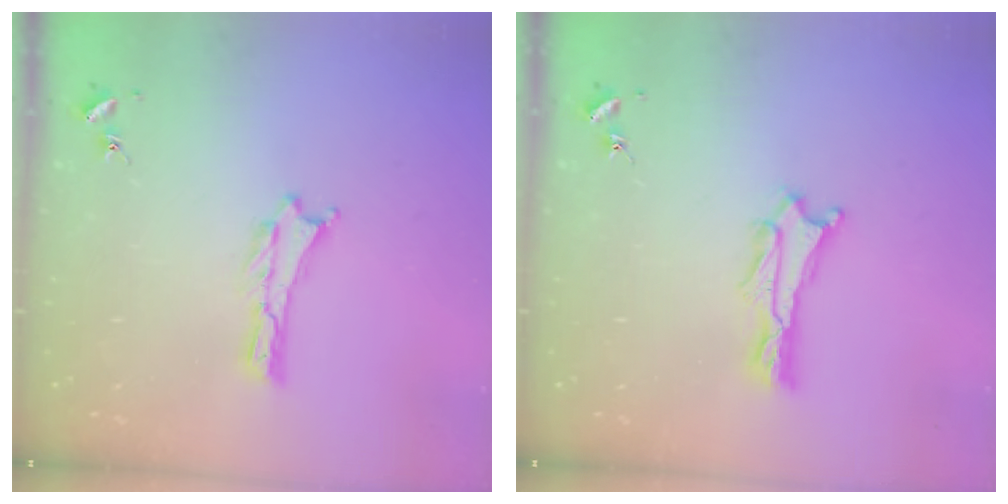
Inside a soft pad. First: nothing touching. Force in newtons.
{"total": 0.9, "press": 0.9, "slide": 0.2}